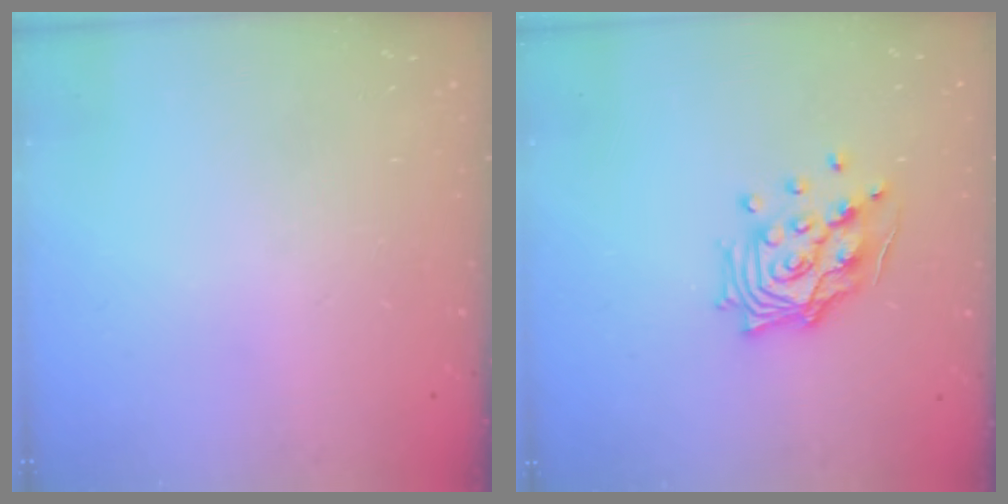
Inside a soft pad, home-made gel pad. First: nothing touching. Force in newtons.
{"total": 13.8, "press": 13.6, "slide": 2.0}